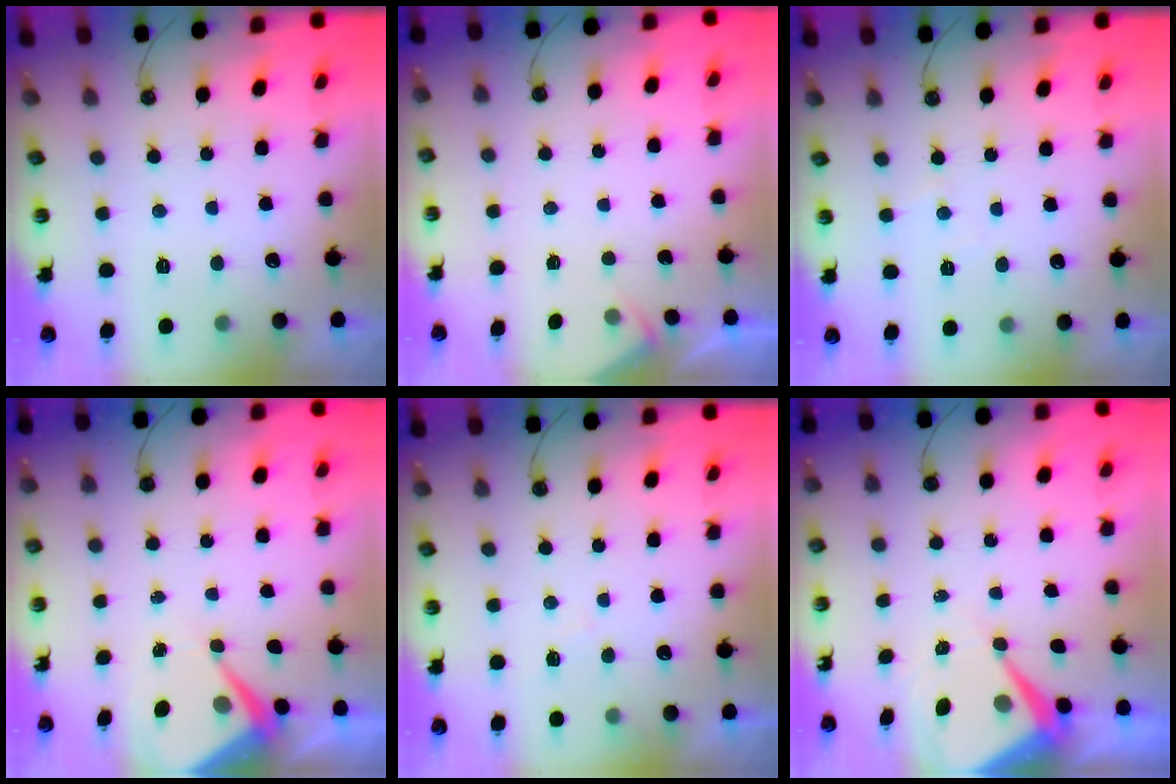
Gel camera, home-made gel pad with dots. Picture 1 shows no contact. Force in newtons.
{"total": 2.2, "press": 2.2, "slide": 0.4}
{"total": 2.7, "press": 2.6, "slide": 0.5}
{"total": 5.2, "press": 5.2, "slide": 0.3}
{"total": 4.5, "press": 4.5, "slide": 0.5}
{"total": 8.9, "press": 8.9, "slide": 0.9}